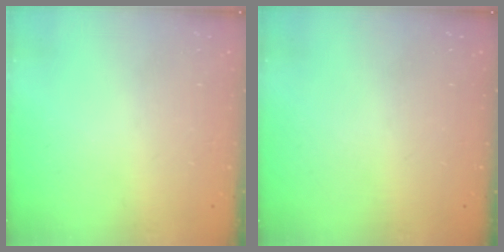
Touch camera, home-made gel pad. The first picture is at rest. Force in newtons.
{"total": 0.0}